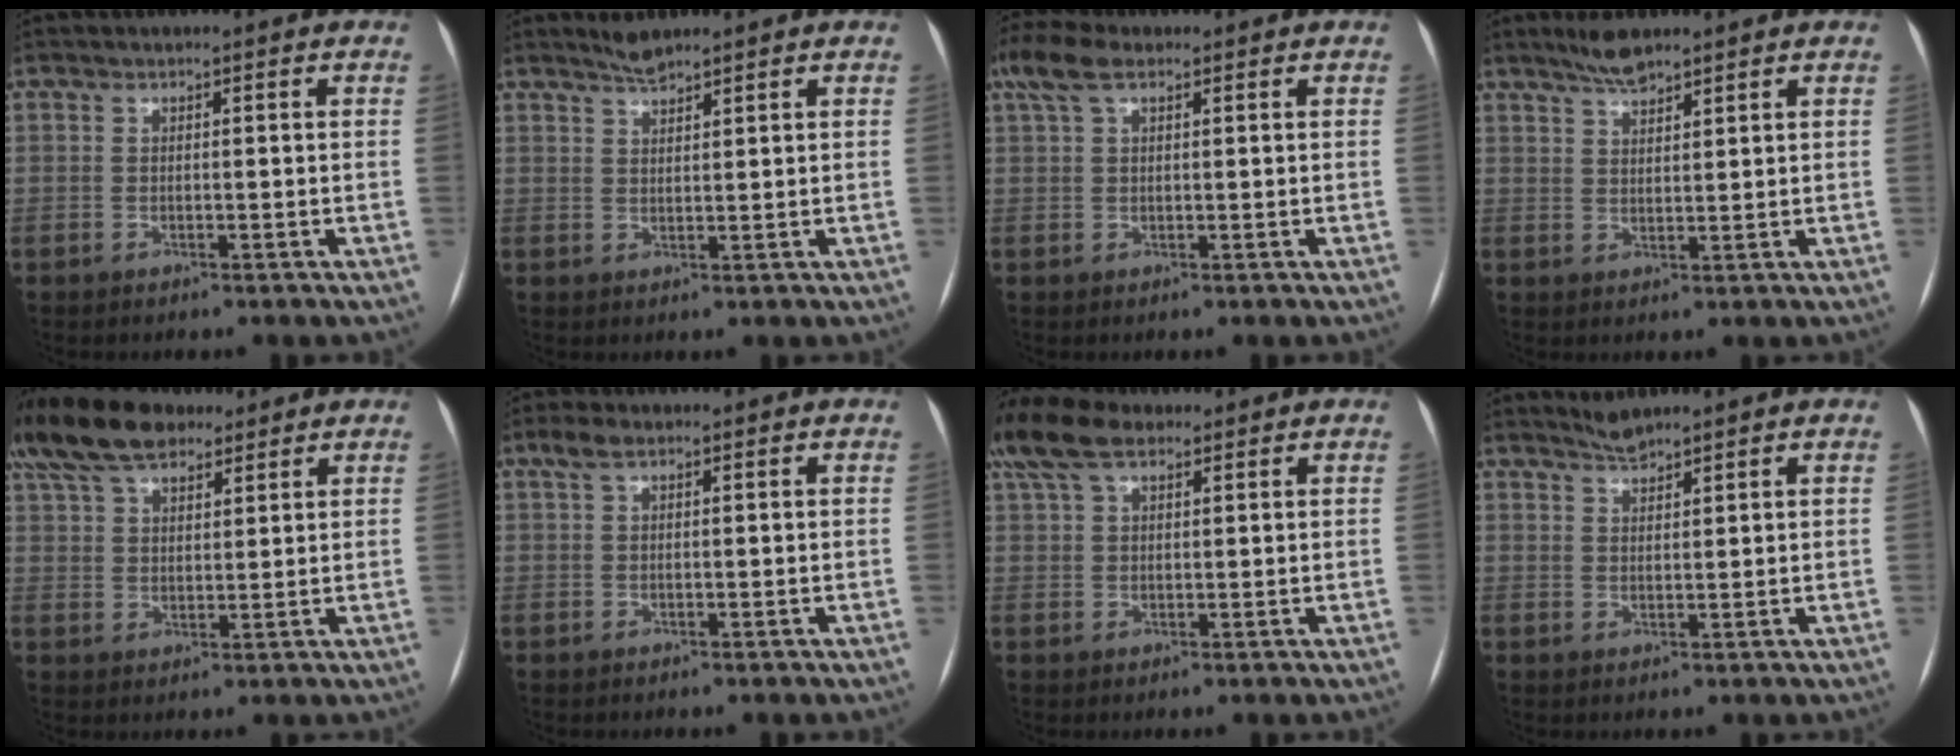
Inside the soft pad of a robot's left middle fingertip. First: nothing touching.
{"total": 2.5, "force": [2.3, 0.1, 0.9], "torque": [-0.019, 0.003, 0.044]}
{"total": 5.5, "force": [3.3, 2.1, 3.8], "torque": [-0.091, 0.037, 0.068]}
{"total": 4.1, "force": [3.5, 0.7, 2.0], "torque": [-0.042, 0.004, 0.066]}
{"total": 13.3, "force": [10.4, 5.3, 6.2], "torque": [-0.131, 0.049, 0.188]}
{"total": 2.4, "force": [1.4, 0.8, 1.7], "torque": [-0.041, 0.020, 0.031]}
{"total": 8.5, "force": [6.1, 3.4, 4.8], "torque": [-0.107, 0.036, 0.120]}
{"total": 2.3, "force": [2.3, 0.0, 0.4], "torque": [-0.011, 0.004, 0.046]}